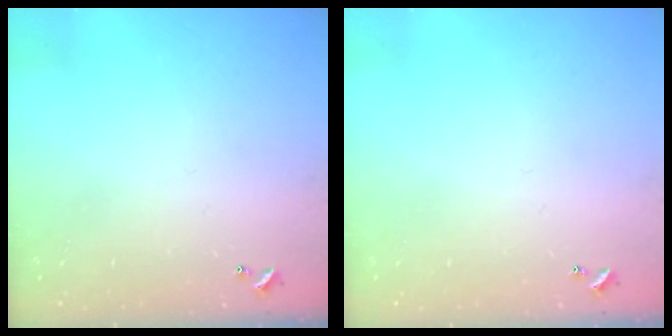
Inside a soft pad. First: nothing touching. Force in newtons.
{"total": 0.0}